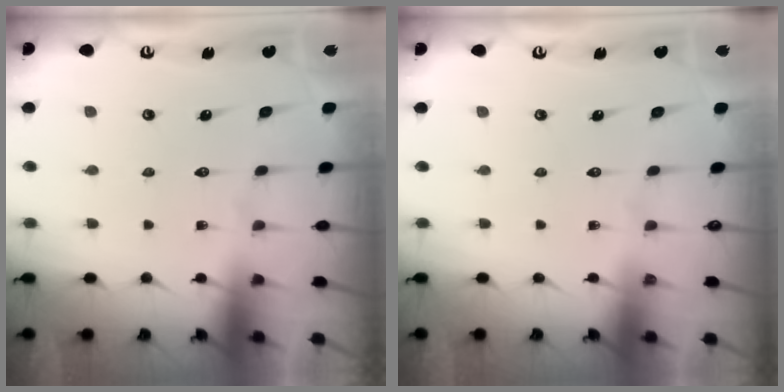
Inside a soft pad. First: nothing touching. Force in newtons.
{"total": 0.0}